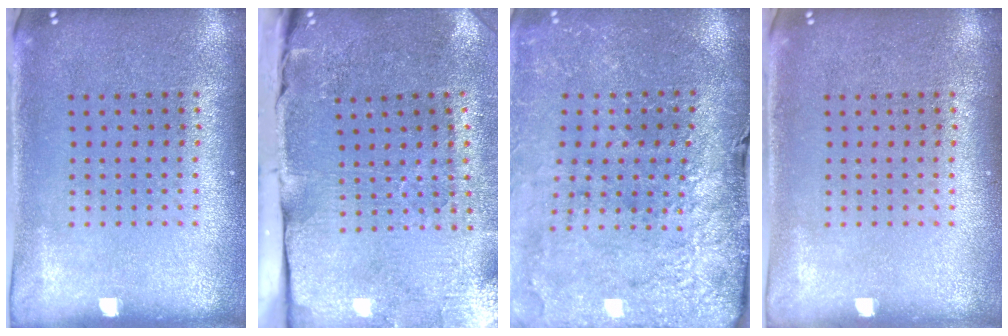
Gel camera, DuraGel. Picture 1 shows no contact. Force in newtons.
{"total": 4.2, "press": 3.7, "slide": 2.1}
{"total": 3.2, "press": 3.1, "slide": 1.0}
{"total": 0.0}